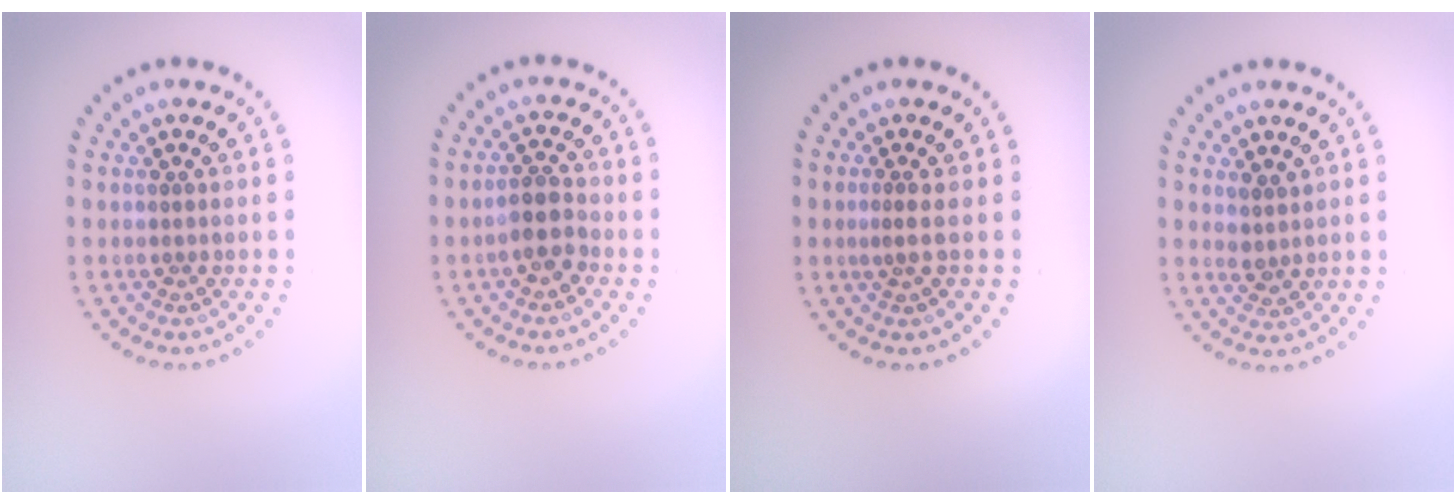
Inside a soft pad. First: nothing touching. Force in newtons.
{"total": 2.4, "press": 2.2, "slide": 1.0}
{"total": 0.9, "press": 0.3, "slide": 0.9}
{"total": 1.5, "press": 1.3, "slide": 0.8}